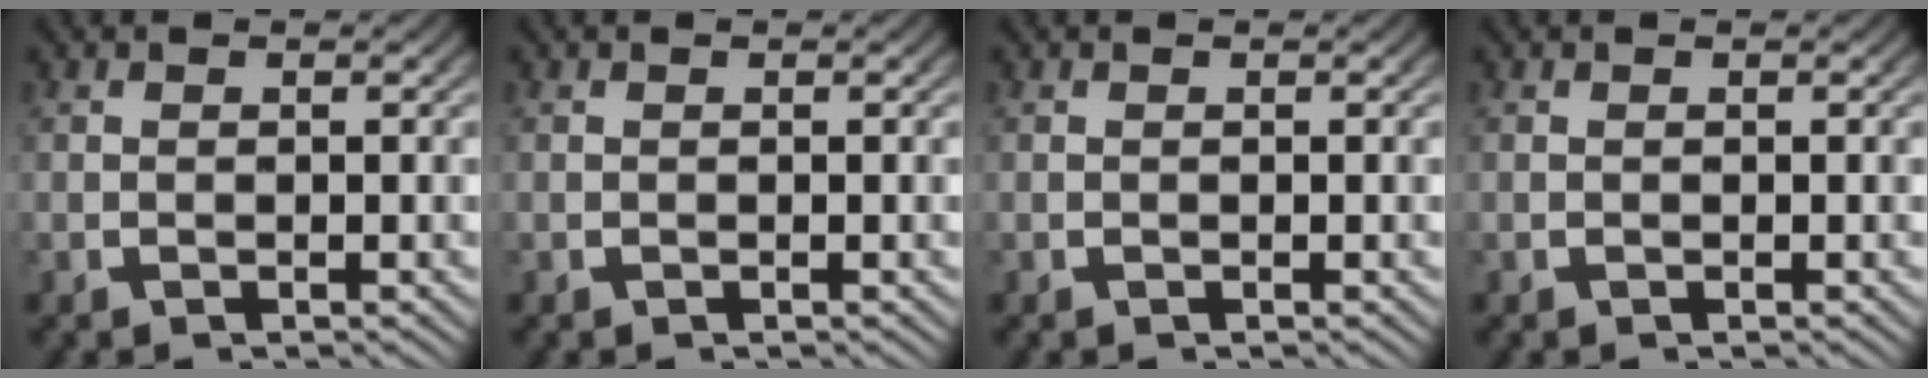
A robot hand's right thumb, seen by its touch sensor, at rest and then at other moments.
{"total": 0.0}
{"total": 0.0}
{"total": 0.0}